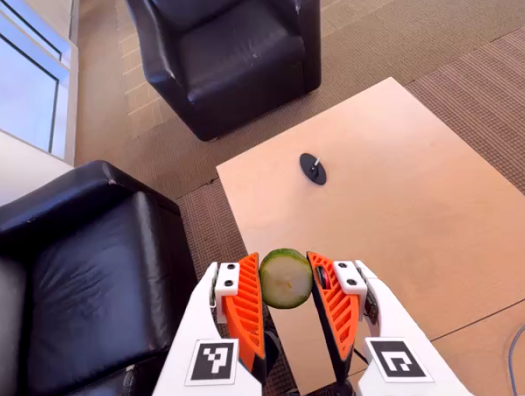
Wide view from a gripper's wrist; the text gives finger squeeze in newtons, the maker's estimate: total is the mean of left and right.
{"total": 8.8, "left": 8.5, "right": 9.0}